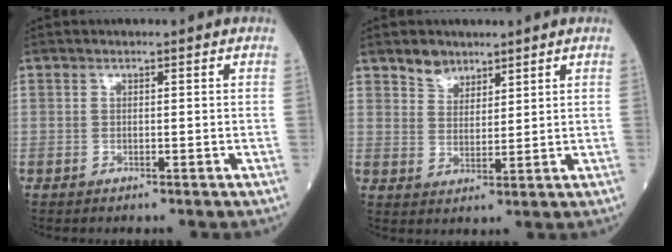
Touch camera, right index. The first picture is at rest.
{"total": 3.8, "force": [3.1, 2.1, 0.8], "torque": [-0.013, 0.001, 0.058]}